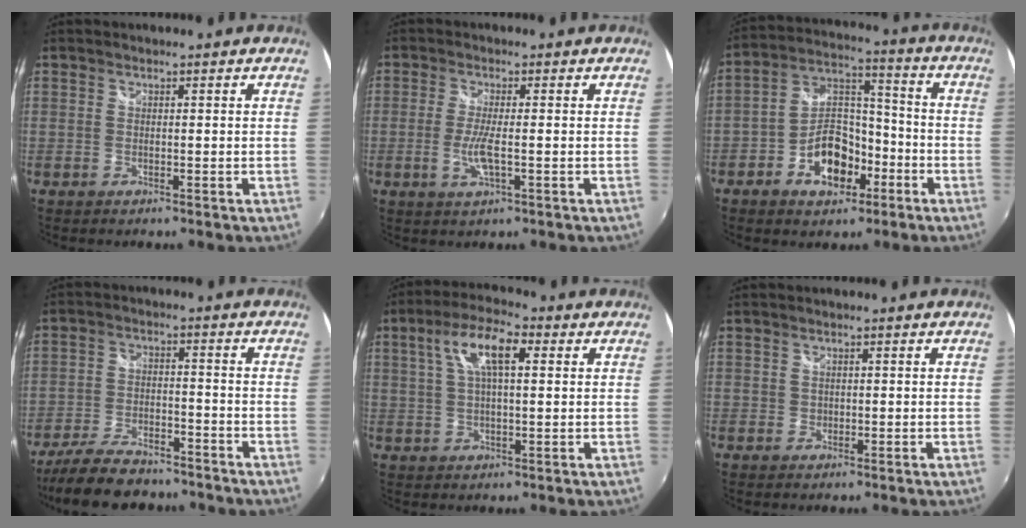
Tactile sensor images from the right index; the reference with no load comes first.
{"total": 4.5, "force": [-1.0, 0.6, 4.4], "torque": [-0.092, -0.008, -0.022]}
{"total": 11.7, "force": [-5.5, 7.0, 7.5], "torque": [-0.142, 0.033, -0.085]}
{"total": 14.3, "force": [-11.9, 4.8, 6.3], "torque": [-0.146, -0.014, -0.192]}
{"total": 9.1, "force": [3.0, 3.0, 8.0], "torque": [-0.153, 0.022, 0.053]}
{"total": 0.9, "force": [0.1, 0.8, 0.1], "torque": [0.001, 0.000, 0.002]}